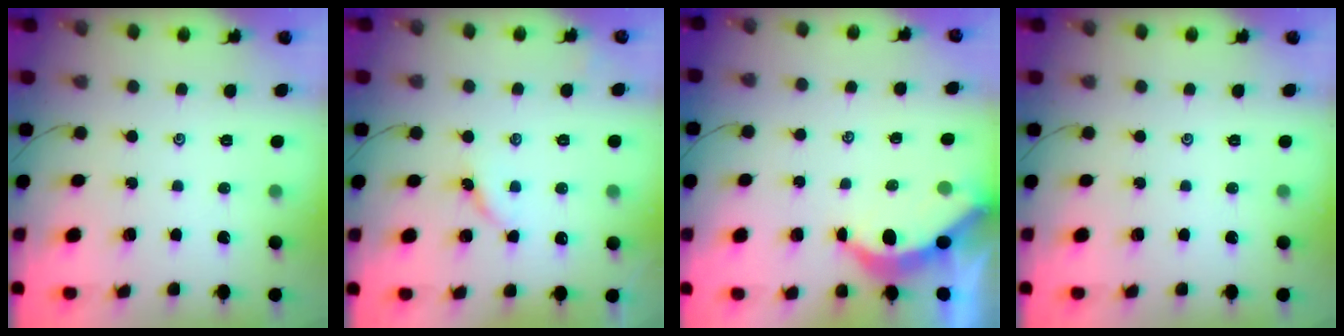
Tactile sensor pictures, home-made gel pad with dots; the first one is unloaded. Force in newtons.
{"total": 4.8, "press": 4.7, "slide": 0.3}
{"total": 3.7, "press": 3.7, "slide": 0.4}
{"total": 0.0}